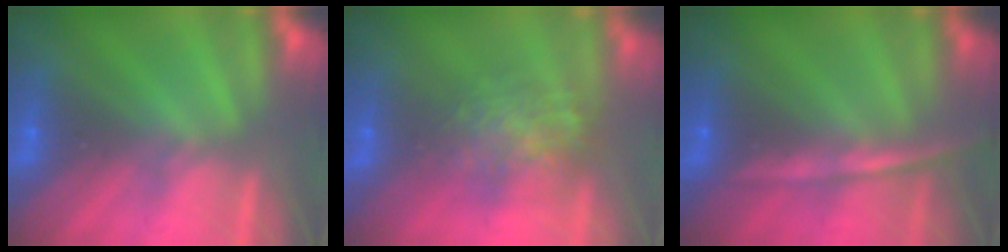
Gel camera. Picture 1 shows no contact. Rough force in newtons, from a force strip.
{"total": 7.9}
{"total": 6.2}